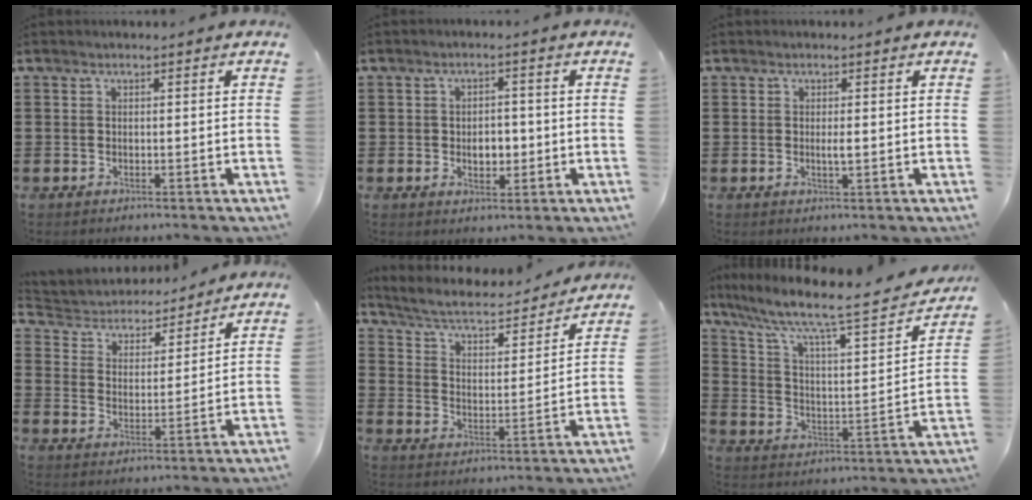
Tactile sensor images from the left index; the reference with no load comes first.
{"total": 4.0, "force": [-0.6, 2.6, 3.1], "torque": [-0.047, 0.000, -0.019]}
{"total": 1.5, "force": [0.0, 0.2, 1.5], "torque": [-0.029, -0.004, 0.000]}
{"total": 4.1, "force": [4.0, 1.0, 0.1], "torque": [-0.029, -0.030, 0.063]}
{"total": 4.9, "force": [4.5, 0.7, 1.9], "torque": [-0.060, -0.034, 0.069]}
{"total": 8.8, "force": [6.7, 1.0, 5.7], "torque": [-0.137, -0.050, 0.104]}